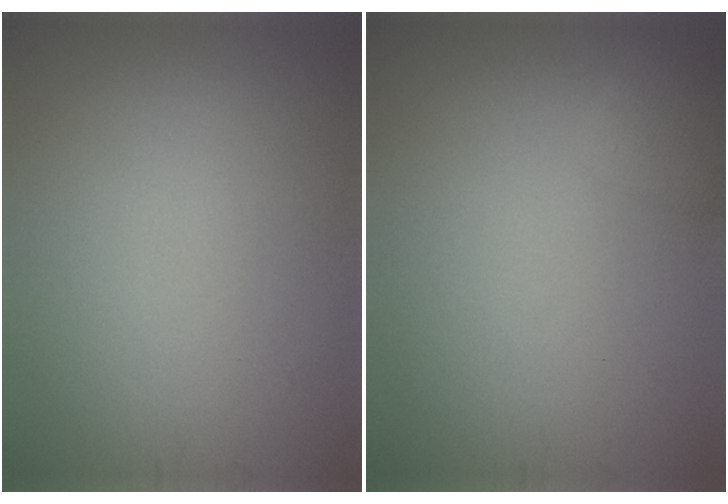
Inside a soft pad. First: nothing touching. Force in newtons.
{"total": 1.5, "press": 1.4, "slide": 0.1}